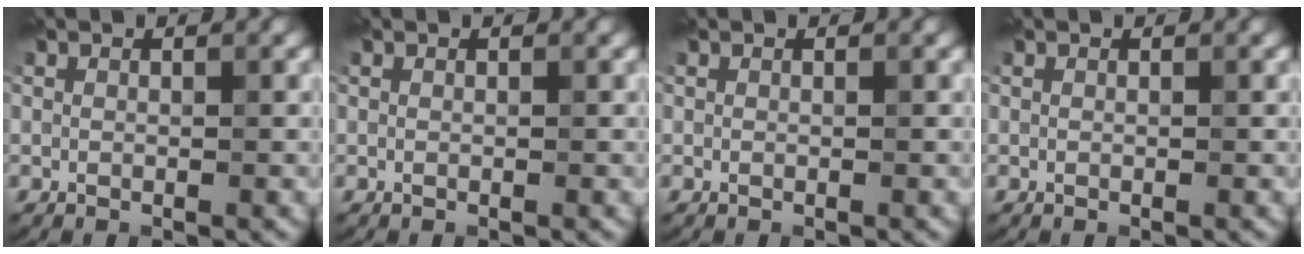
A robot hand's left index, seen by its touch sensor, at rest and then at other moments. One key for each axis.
{"total": 0.0}
{"total": 0.0}
{"total": 0.0}